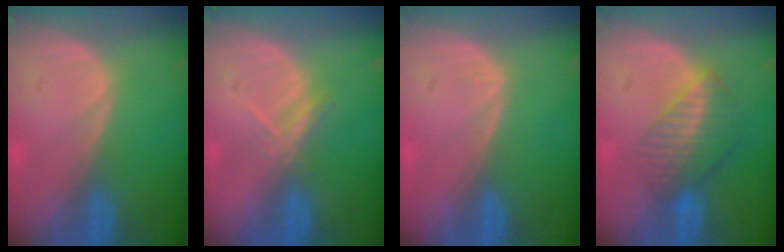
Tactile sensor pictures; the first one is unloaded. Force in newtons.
{"total": 2.6, "press": 2.5, "slide": 0.9}
{"total": 0.5, "press": 0.2, "slide": 0.5}
{"total": 6.8, "press": 5.9, "slide": 3.4}